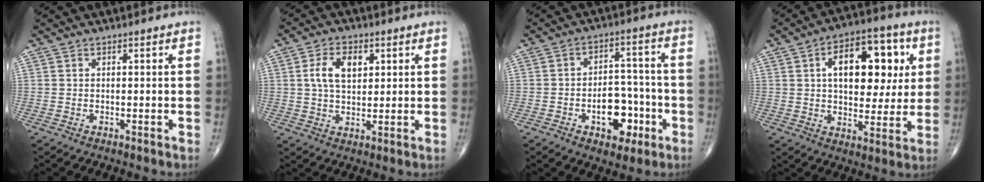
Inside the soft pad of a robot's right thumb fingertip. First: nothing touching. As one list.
[{"total": 7.6, "force": [2.1, 4.6, 5.7], "torque": [-0.093, -0.002, 0.038]}, {"total": 10.6, "force": [-3.9, 6.5, 7.4], "torque": [-0.074, 0.040, -0.053]}, {"total": 17.9, "force": [4.3, 10.0, 14.1], "torque": [-0.163, 0.009, 0.063]}]